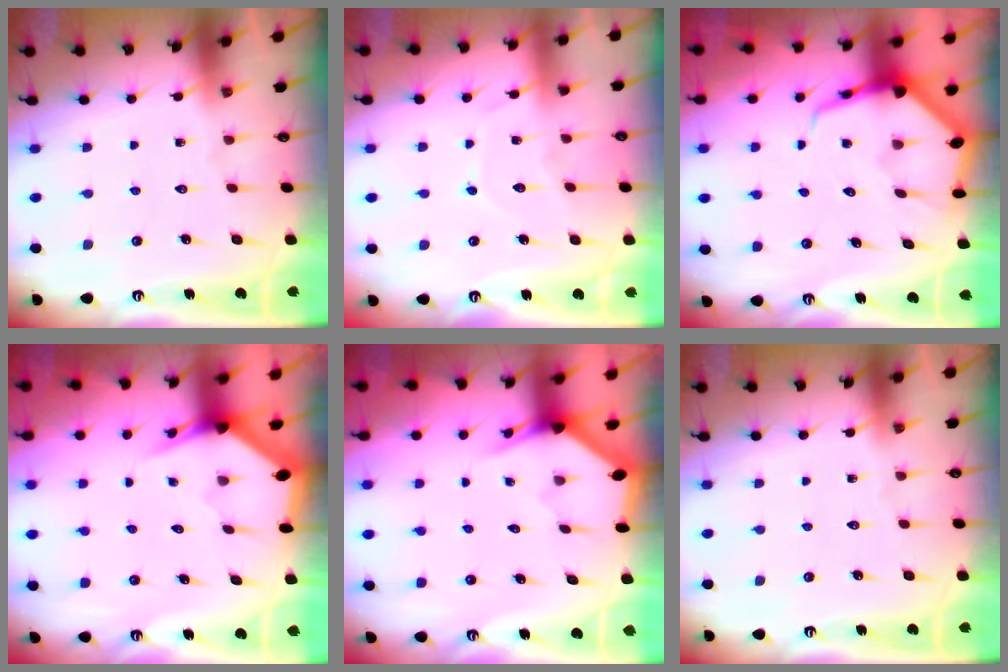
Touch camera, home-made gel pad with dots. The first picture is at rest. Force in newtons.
{"total": 7.4, "press": 7.4, "slide": 0.7}
{"total": 8.6, "press": 8.5, "slide": 0.9}
{"total": 3.2, "press": 3.2, "slide": 0.0}
{"total": 3.0, "press": 3.0, "slide": 0.1}
{"total": 0.0}